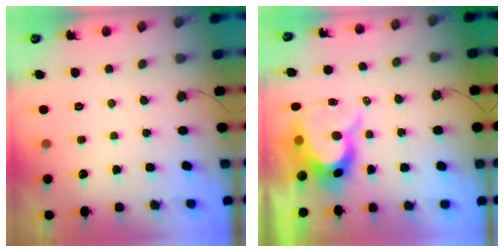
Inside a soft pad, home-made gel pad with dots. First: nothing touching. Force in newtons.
{"total": 9.6, "press": 9.6, "slide": 0.8}